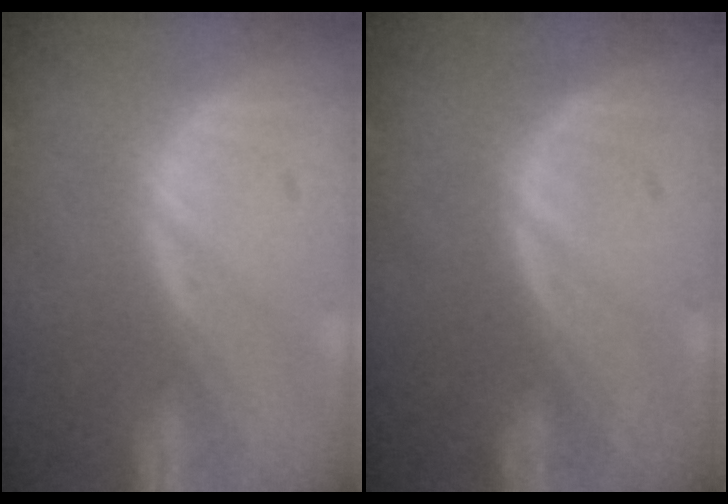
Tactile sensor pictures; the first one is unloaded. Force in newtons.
{"total": 0.0}